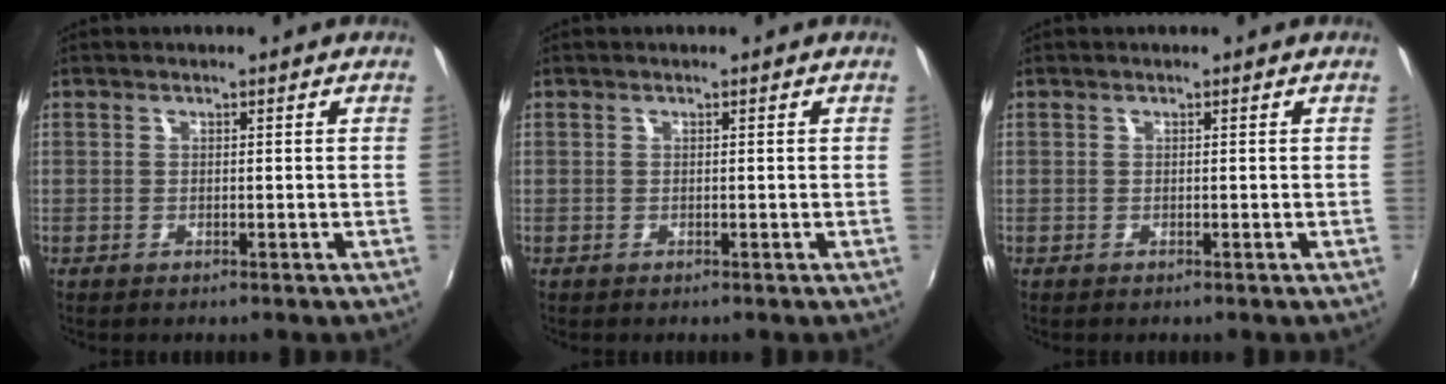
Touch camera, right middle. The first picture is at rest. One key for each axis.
{"total": 0.0}
{"total": 0.0}